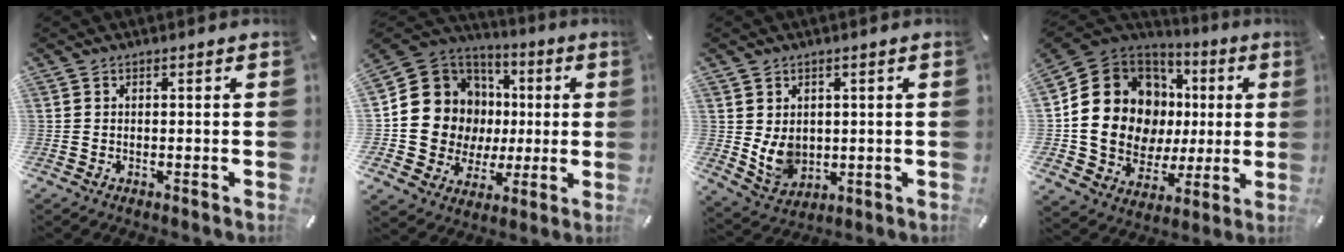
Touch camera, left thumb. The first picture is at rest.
{"total": 14.0, "force": [0.5, 13.5, 3.5], "torque": [-0.059, -0.019, 0.035]}
{"total": 7.4, "force": [1.3, 6.3, 3.6], "torque": [-0.078, -0.011, 0.023]}
{"total": 19.3, "force": [2.0, 16.3, 10.2], "torque": [-0.193, -0.029, 0.057]}